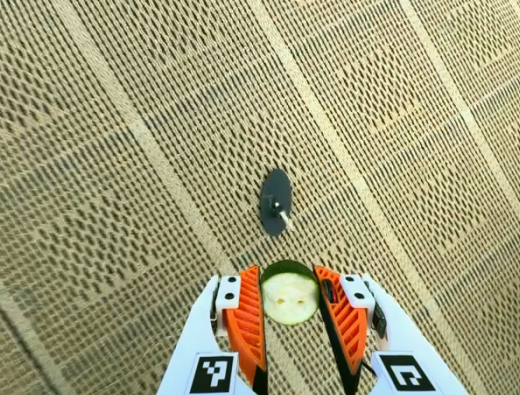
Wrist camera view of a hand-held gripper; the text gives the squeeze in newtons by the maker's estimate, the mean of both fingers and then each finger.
{"total": 8.8, "left": 8.6, "right": 9.0}